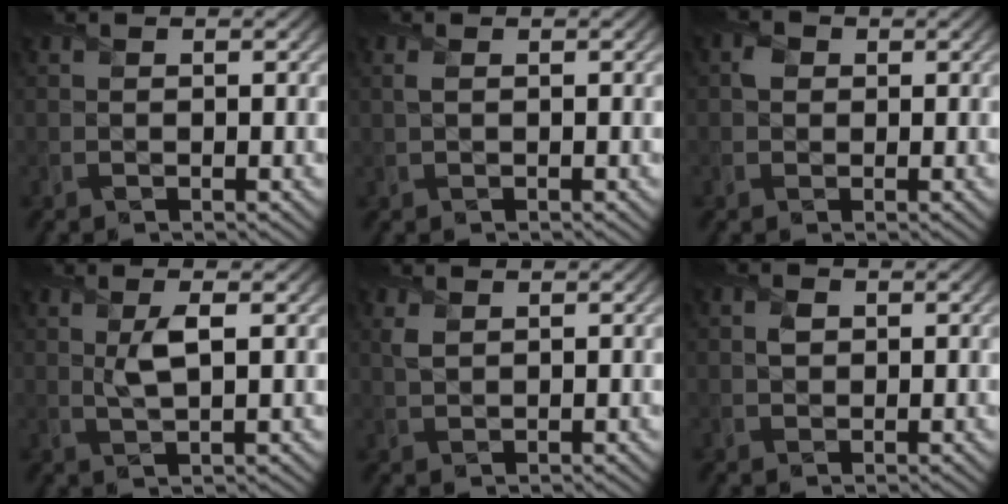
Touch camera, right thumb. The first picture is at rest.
{"total": 0.8, "force": [0.3, 0.3, 0.7], "torque": [-0.024, 0.004, 0.007]}
{"total": 1.5, "force": [0.1, 1.4, 0.4], "torque": [-0.009, 0.000, -0.004]}
{"total": 3.1, "force": [1.0, 0.7, 2.9], "torque": [-0.059, 0.002, 0.019]}
{"total": 1.6, "force": [0.9, 0.8, 1.0], "torque": [-0.032, 0.003, 0.021]}
{"total": 1.3, "force": [0.3, 1.1, 0.6], "torque": [-0.015, 0.000, 0.004]}